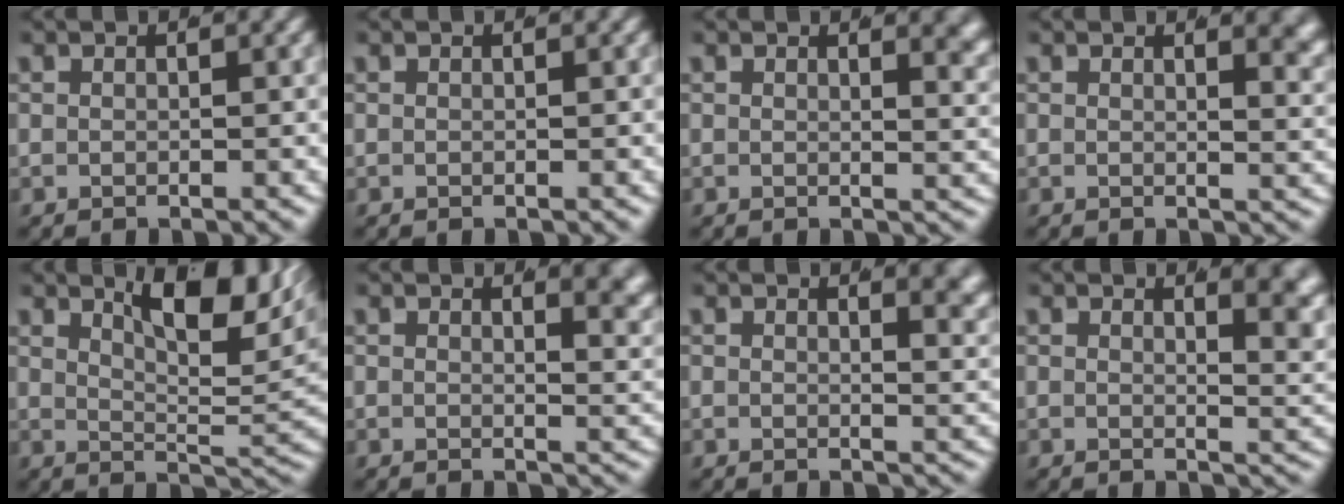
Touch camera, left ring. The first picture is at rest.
{"total": 0.0}
{"total": 2.8, "force": [1.6, 0.6, 2.2], "torque": [-0.015, -0.007, 0.024]}
{"total": 3.2, "force": [1.8, 0.8, 2.5], "torque": [-0.017, -0.006, 0.026]}
{"total": 8.1, "force": [4.2, 2.2, 6.5], "torque": [-0.081, -0.003, 0.068]}
{"total": 4.2, "force": [2.3, 1.1, 3.3], "torque": [-0.020, -0.003, 0.033]}
{"total": 3.7, "force": [2.1, 1.0, 2.9], "torque": [-0.019, -0.003, 0.030]}
{"total": 5.0, "force": [2.3, 1.3, 4.2], "torque": [-0.028, -0.006, 0.035]}